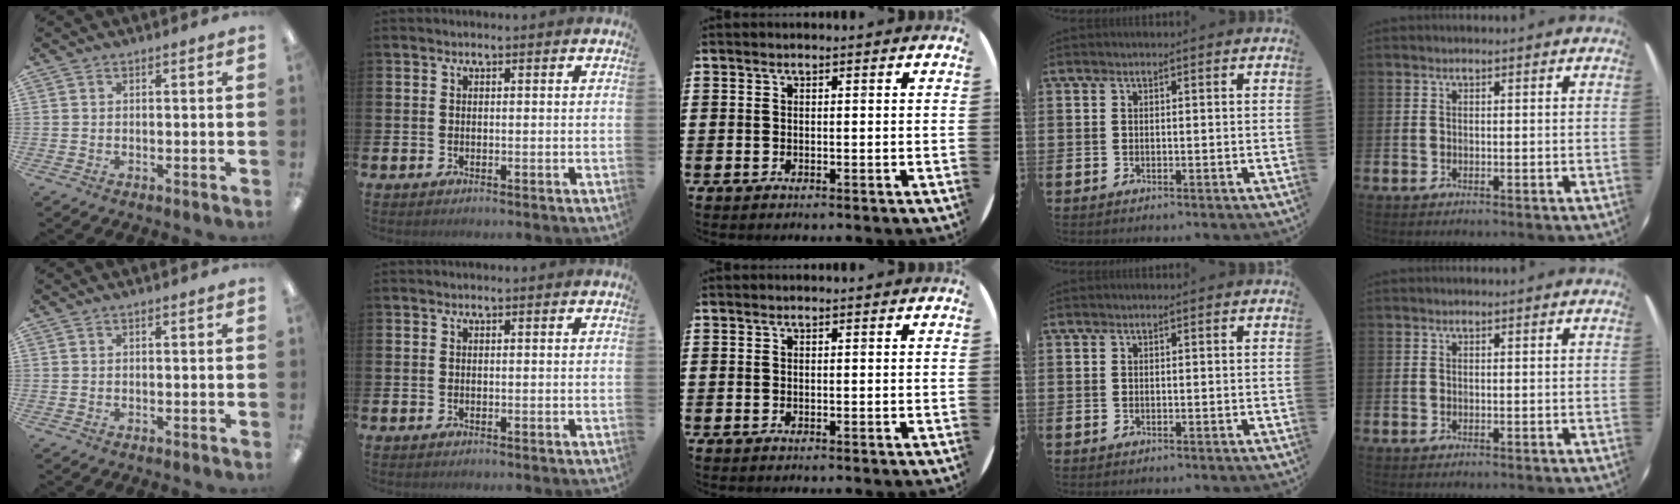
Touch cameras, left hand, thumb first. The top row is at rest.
{}